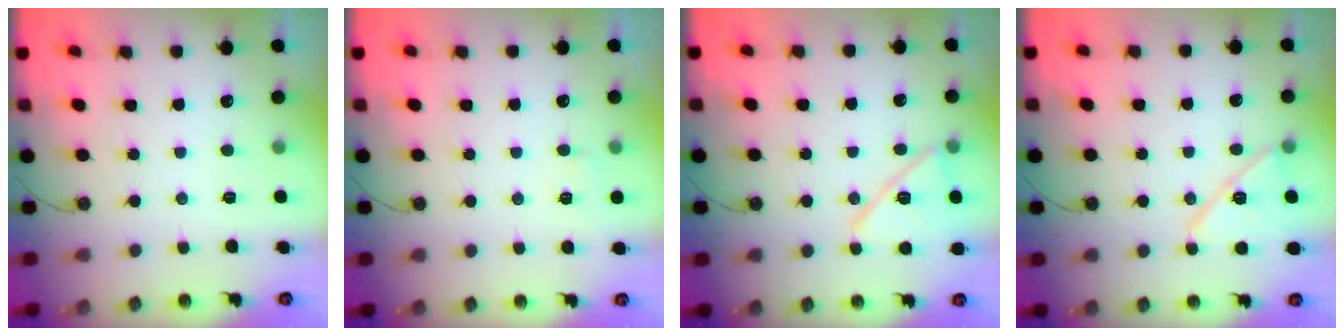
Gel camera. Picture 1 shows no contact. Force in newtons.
{"total": 3.7, "press": 2.8, "slide": 2.4}
{"total": 14.1, "press": 14.0, "slide": 1.6}
{"total": 13.1, "press": 13.1, "slide": 0.7}